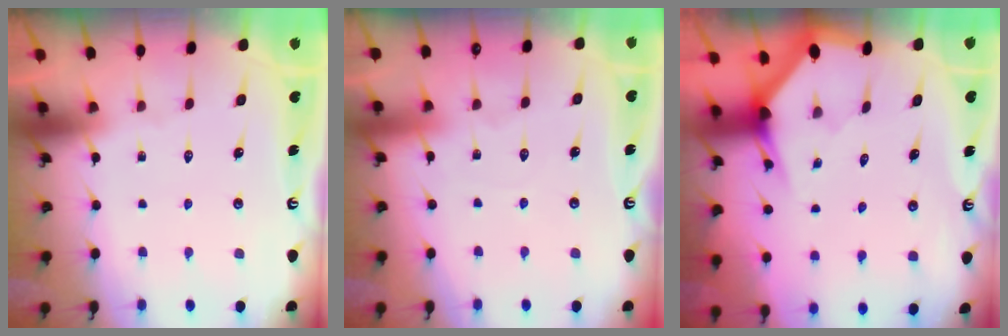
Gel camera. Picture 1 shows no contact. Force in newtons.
{"total": 2.5, "press": 2.4, "slide": 0.3}
{"total": 2.9, "press": 2.9, "slide": 0.1}